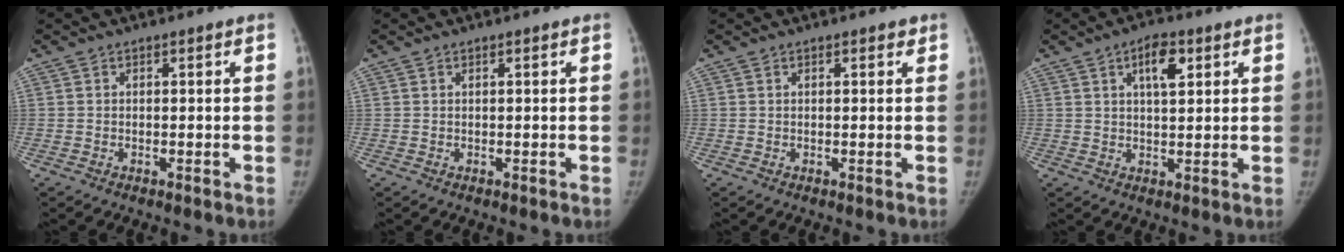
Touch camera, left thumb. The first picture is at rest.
{"total": 0.0}
{"total": 0.9, "force": [0.6, 0.3, 0.6], "torque": [-0.006, 0.000, 0.006]}
{"total": 6.2, "force": [2.8, 2.7, 4.9], "torque": [-0.064, -0.009, 0.042]}